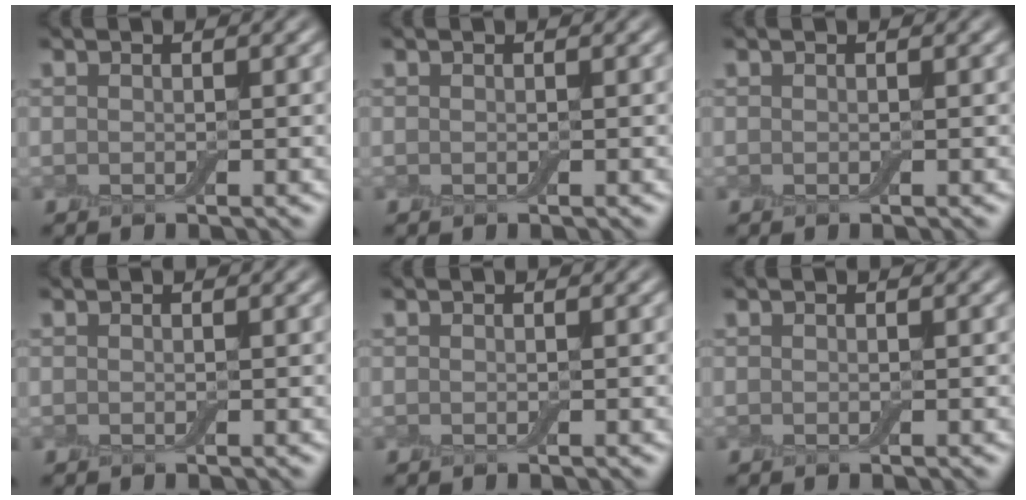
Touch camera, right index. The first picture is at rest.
{"total": 0.0}
{"total": 0.0}
{"total": 0.0}
{"total": 0.0}
{"total": 0.0}